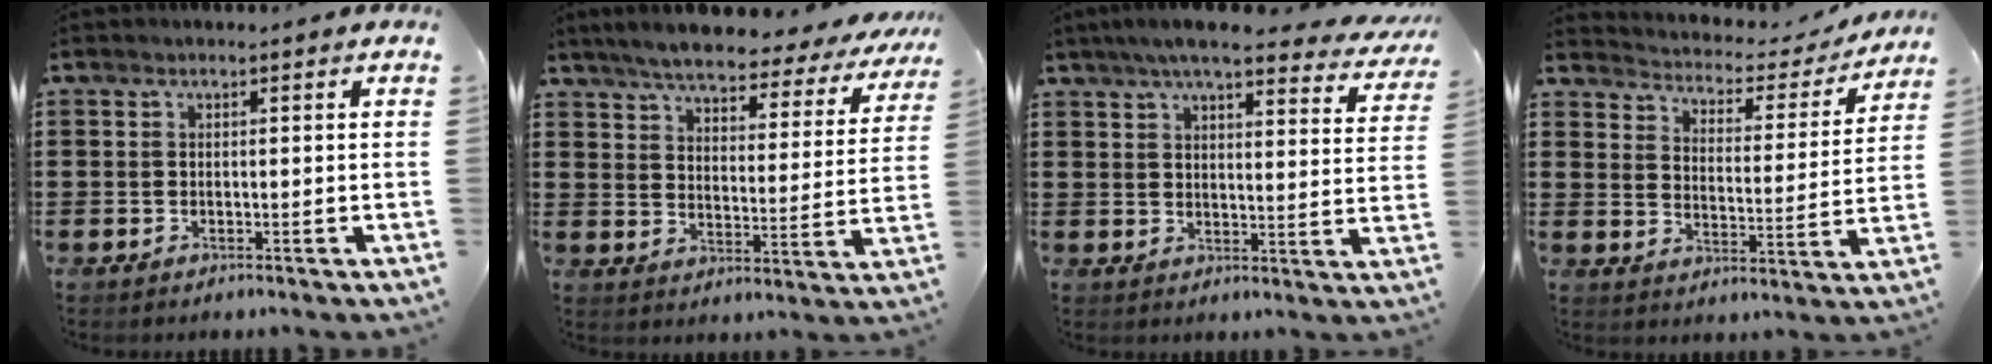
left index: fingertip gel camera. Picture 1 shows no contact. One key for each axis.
{"total": 5.6, "fx": 5.2, "fy": 0.6, "fz": 1.9, "tx": -0.064, "ty": -0.033, "tz": 0.086}
{"total": 7.0, "fx": 5.9, "fy": 0.4, "fz": 3.7, "tx": -0.090, "ty": -0.020, "tz": 0.103}
{"total": 2.6, "fx": 2.5, "fy": 0.8, "fz": 0.3, "tx": -0.027, "ty": -0.024, "tz": 0.033}